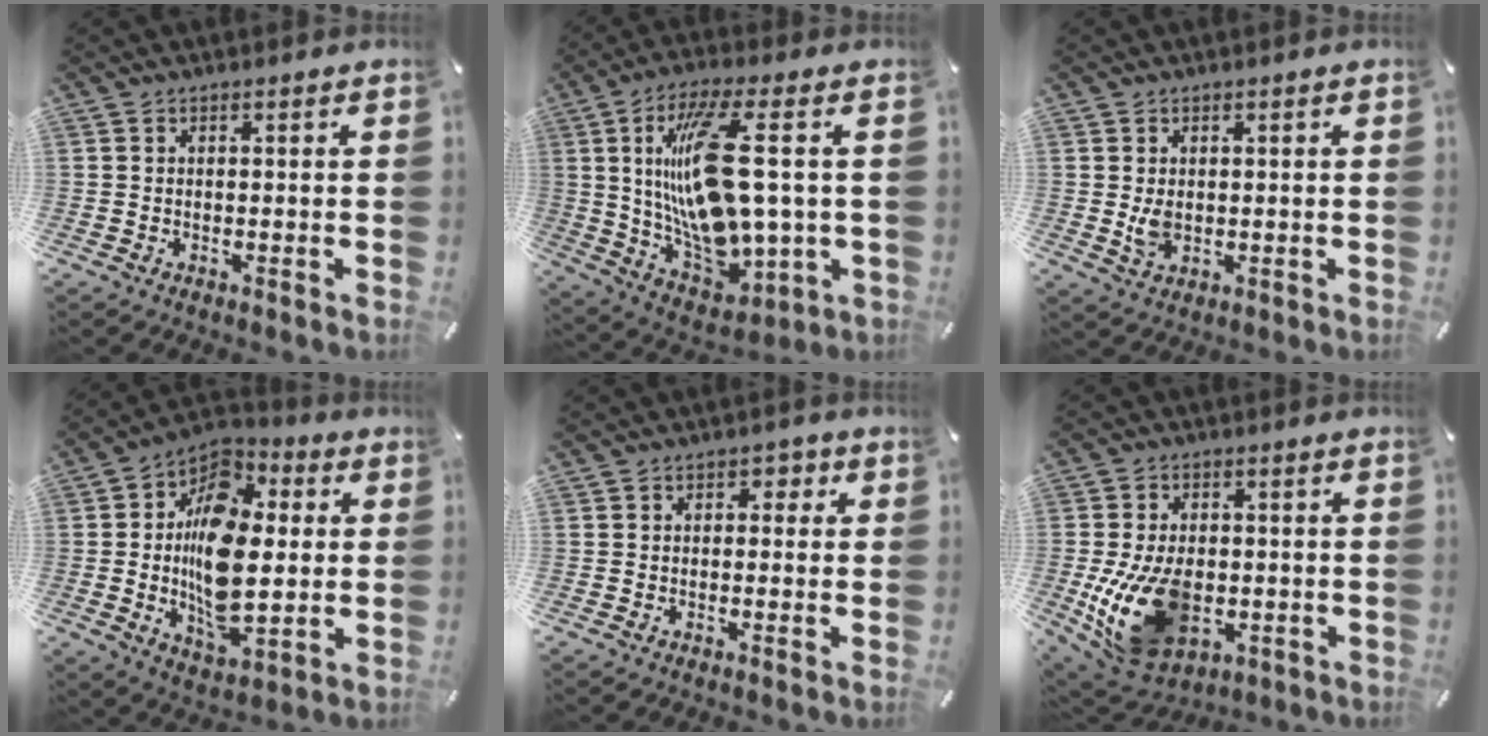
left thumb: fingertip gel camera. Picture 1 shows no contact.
{"total": 21.0, "force": [4.0, 7.2, 19.3], "torque": [-0.410, -0.019, 0.060]}
{"total": 3.7, "force": [0.0, 2.7, 2.6], "torque": [-0.054, -0.004, -0.003]}
{"total": 17.7, "force": [-0.4, 11.1, 13.7], "torque": [-0.268, -0.006, -0.015]}
{"total": 2.2, "force": [-0.3, 1.7, 1.4], "torque": [-0.013, 0.004, -0.014]}
{"total": 16.8, "force": [-3.1, 11.2, 12.2], "torque": [-0.247, -0.003, -0.045]}